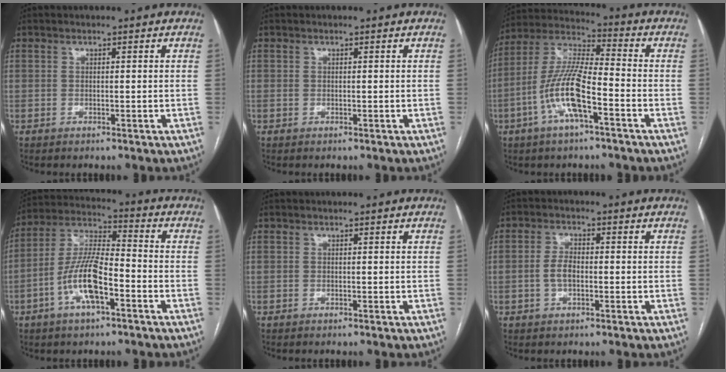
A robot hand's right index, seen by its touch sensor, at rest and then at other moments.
{"total": 0.0}
{"total": 12.0, "force": [-4.3, 2.3, 11.0], "torque": [-0.235, 0.009, -0.080]}
{"total": 11.0, "force": [-4.1, 2.9, 9.8], "torque": [-0.207, 0.011, -0.074]}
{"total": 0.0}
{"total": 3.2, "force": [-0.5, 1.6, 2.7], "torque": [-0.061, 0.007, -0.008]}